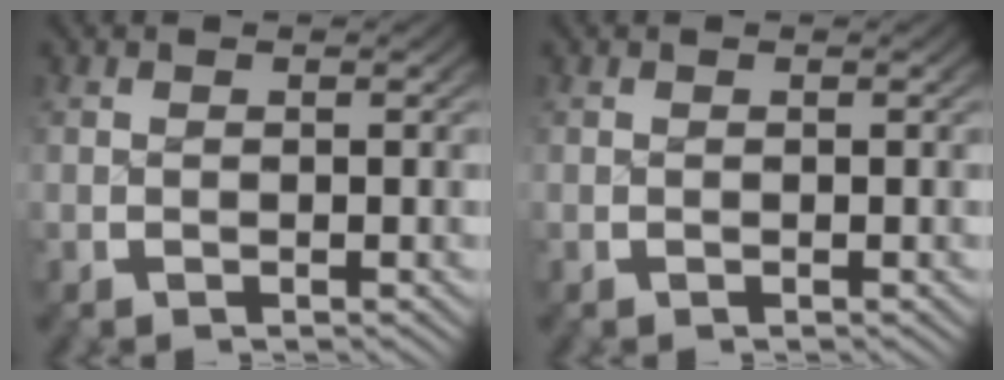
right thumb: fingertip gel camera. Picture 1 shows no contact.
{"total": 0.0}